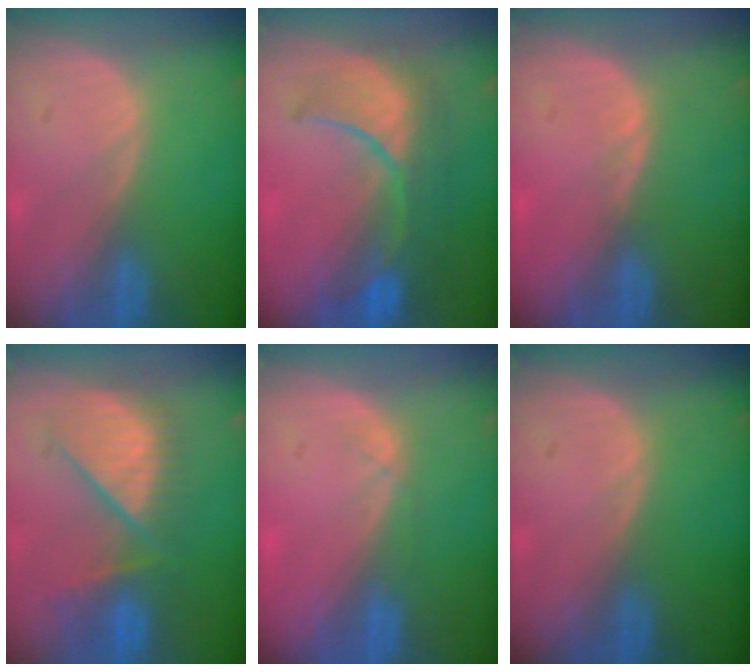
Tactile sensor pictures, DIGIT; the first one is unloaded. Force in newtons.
{"total": 10.4, "press": 9.2, "slide": 5.0}
{"total": 0.7, "press": 0.7, "slide": 0.2}
{"total": 9.1, "press": 8.9, "slide": 2.0}
{"total": 1.4, "press": 1.3, "slide": 0.5}
{"total": 0.0}